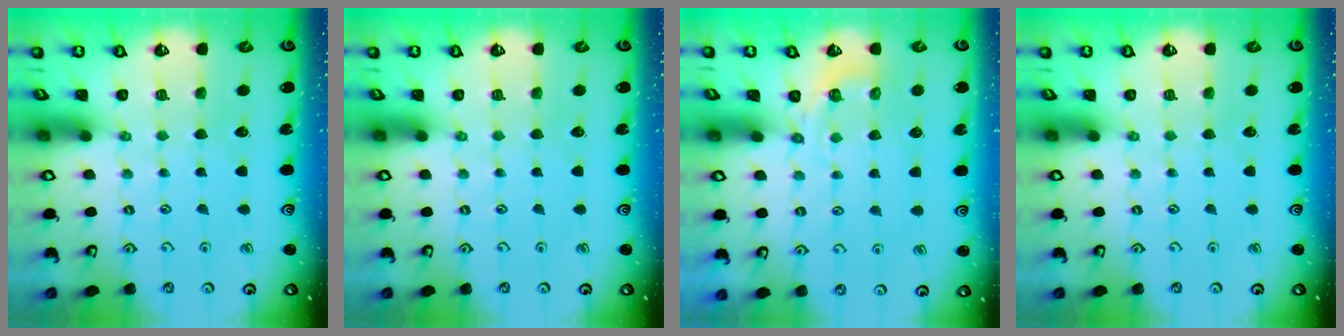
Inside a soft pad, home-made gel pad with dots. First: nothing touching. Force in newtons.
{"total": 0.0}
{"total": 2.3, "press": 1.4, "slide": 1.8}
{"total": 0.0}